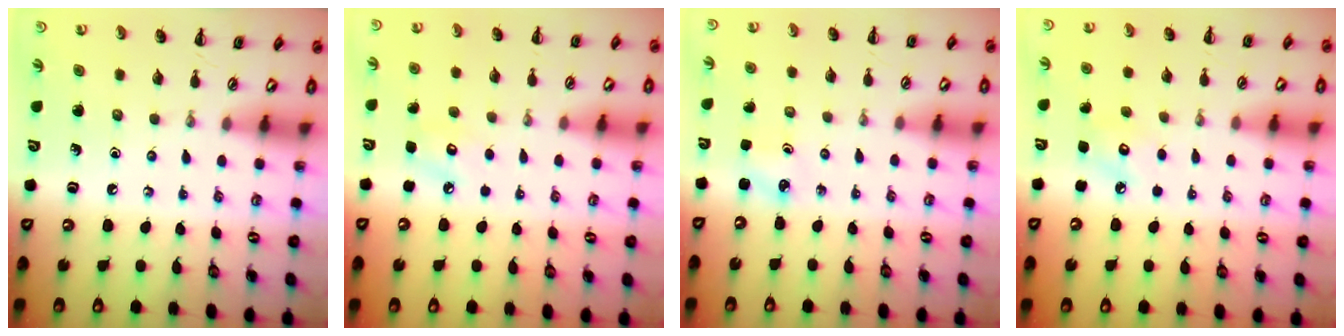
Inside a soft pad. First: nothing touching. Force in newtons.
{"total": 5.5, "press": 5.2, "slide": 1.5}
{"total": 2.3, "press": 2.2, "slide": 0.7}
{"total": 4.4, "press": 4.3, "slide": 0.8}